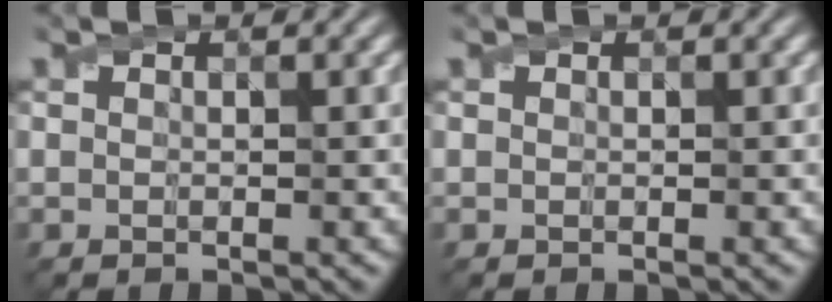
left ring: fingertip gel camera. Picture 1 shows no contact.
{"total": 0.0}